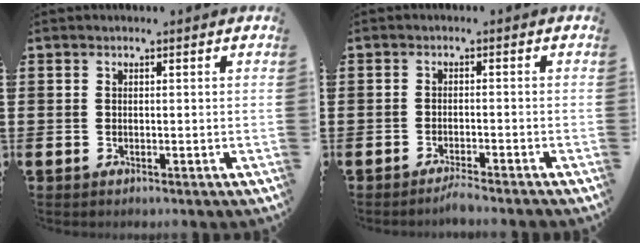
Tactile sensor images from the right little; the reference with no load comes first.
{"total": 1.7, "force": [-1.6, -0.2, 0.6], "torque": [-0.011, 0.002, -0.031]}